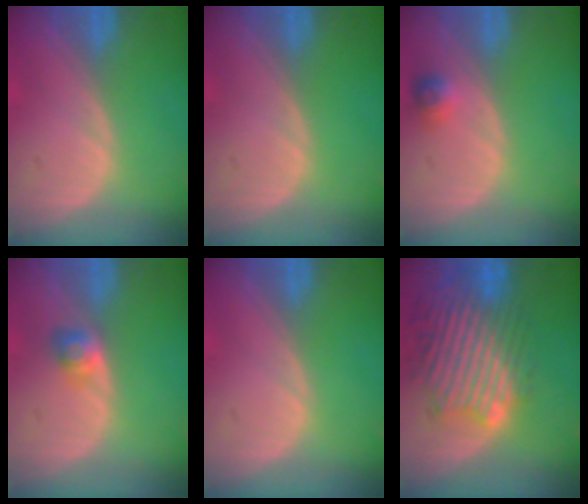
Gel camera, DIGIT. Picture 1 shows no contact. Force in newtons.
{"total": 0.0}
{"total": 2.5, "press": 2.3, "slide": 1.0}
{"total": 2.6, "press": 2.4, "slide": 1.0}
{"total": 0.0}
{"total": 12.1, "press": 10.9, "slide": 5.2}